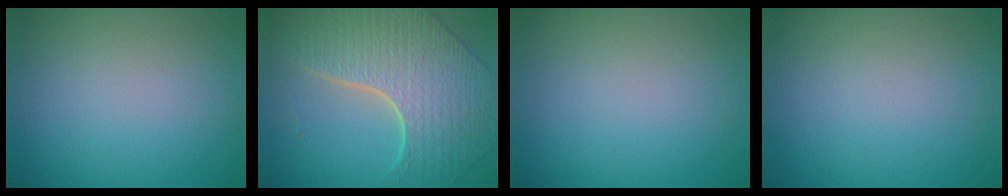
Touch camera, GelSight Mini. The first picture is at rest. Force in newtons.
{"total": 8.3, "press": 5.9, "slide": 5.7}
{"total": 0.0}
{"total": 0.0}